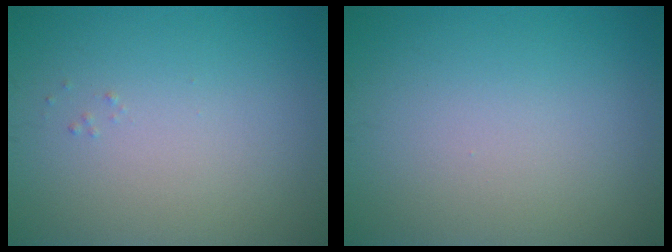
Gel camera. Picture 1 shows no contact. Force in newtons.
{"total": 0.0}